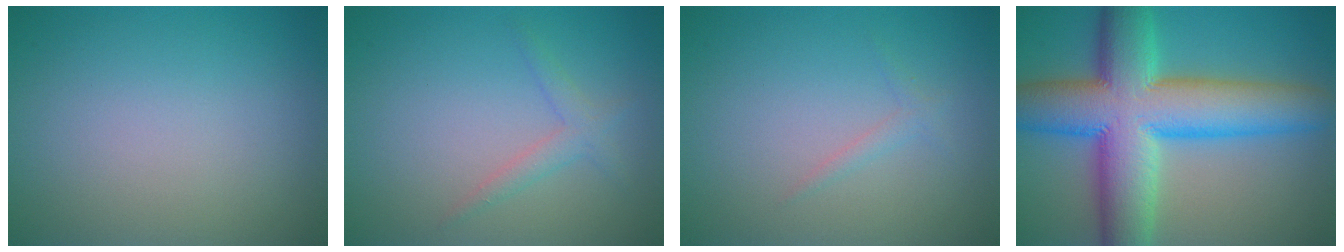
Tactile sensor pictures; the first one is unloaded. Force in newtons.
{"total": 1.7, "press": 1.7, "slide": 0.1}
{"total": 0.9, "press": 0.9, "slide": 0.0}
{"total": 13.3, "press": 13.3, "slide": 0.3}